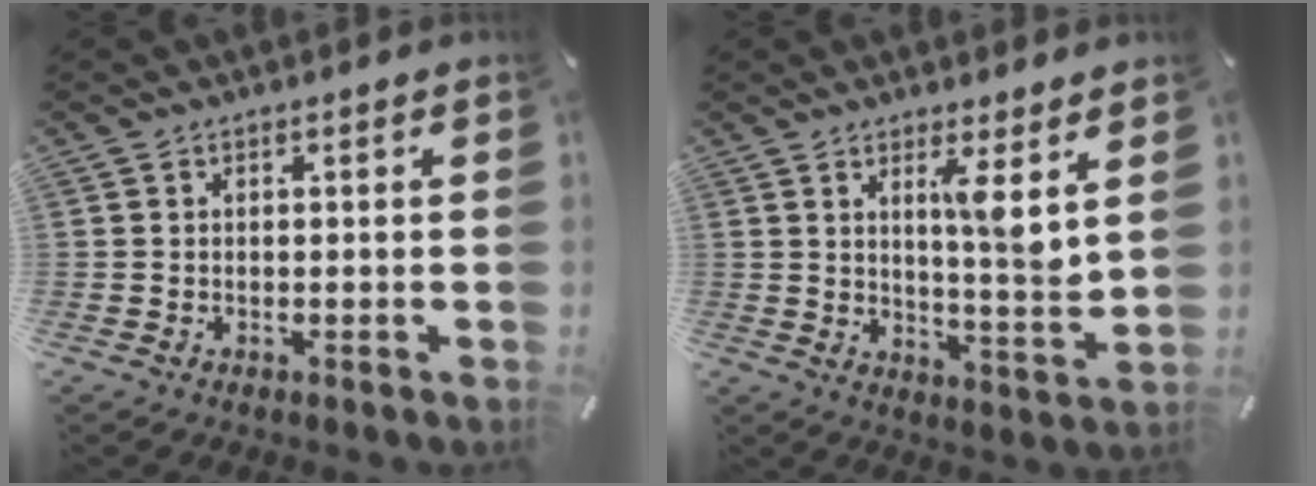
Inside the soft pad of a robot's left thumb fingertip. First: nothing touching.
{"total": 7.6, "force": [3.9, 0.6, 6.5], "torque": [-0.102, -0.036, 0.059]}